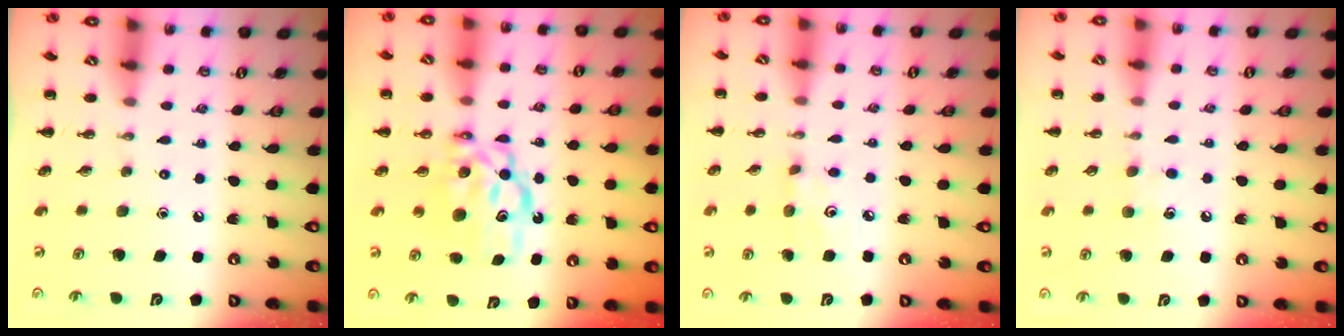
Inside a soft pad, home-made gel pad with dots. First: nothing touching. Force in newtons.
{"total": 7.6, "press": 7.4, "slide": 1.9}
{"total": 3.2, "press": 3.1, "slide": 0.9}
{"total": 4.8, "press": 4.6, "slide": 1.5}